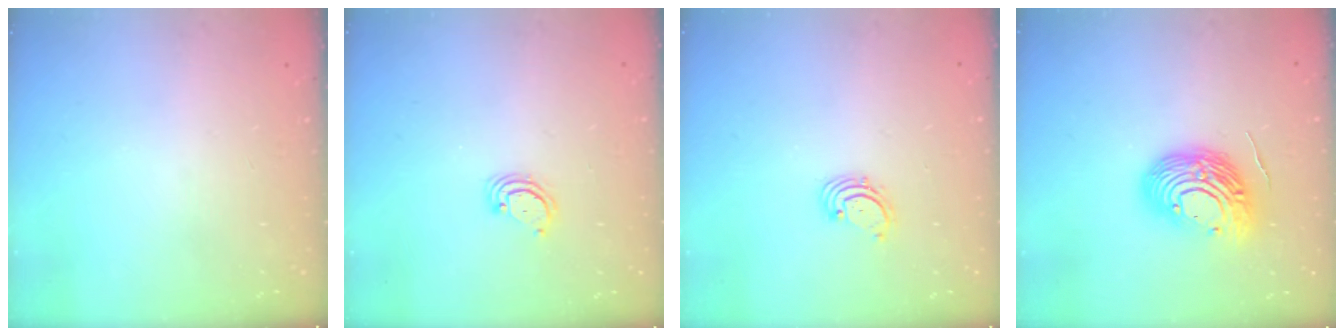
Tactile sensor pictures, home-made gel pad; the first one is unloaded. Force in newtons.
{"total": 2.9, "press": 2.9, "slide": 0.3}
{"total": 1.6, "press": 1.6, "slide": 0.2}
{"total": 13.7, "press": 13.6, "slide": 1.8}